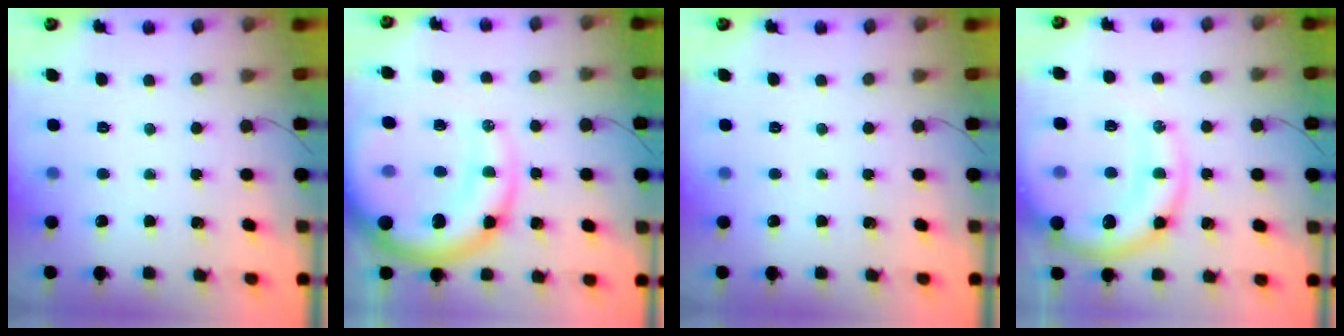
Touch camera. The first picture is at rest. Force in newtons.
{"total": 20.8, "press": 20.2, "slide": 5.0}
{"total": 0.0}
{"total": 17.6, "press": 17.2, "slide": 3.4}